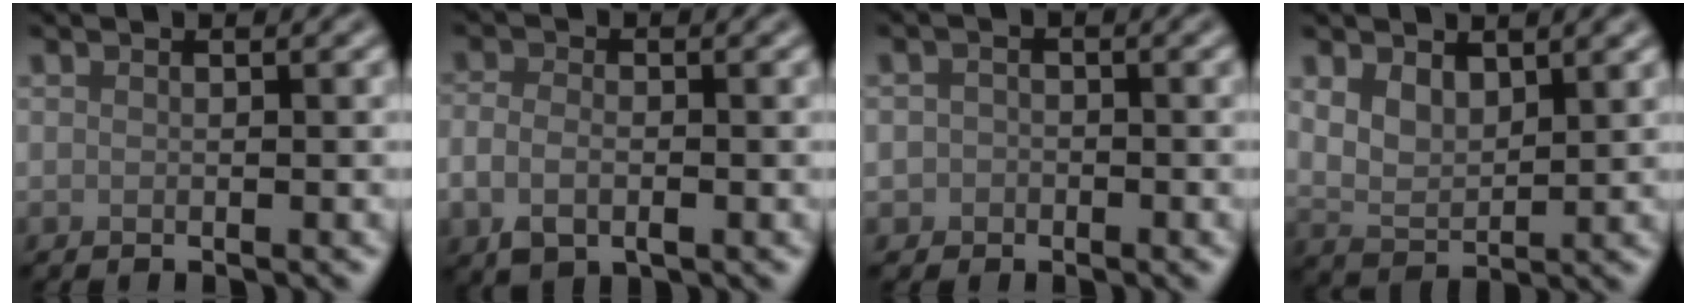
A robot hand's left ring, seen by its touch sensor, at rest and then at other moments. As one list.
[{"total": 3.2, "force": [-0.9, 2.0, 2.3], "torque": [-0.054, -0.007, -0.021]}, {"total": 1.4, "force": [-0.5, 1.3, 0.2], "torque": [0.008, -0.001, -0.012]}, {"total": 3.3, "force": [1.4, 1.8, 2.4], "torque": [-0.054, -0.004, 0.032]}]